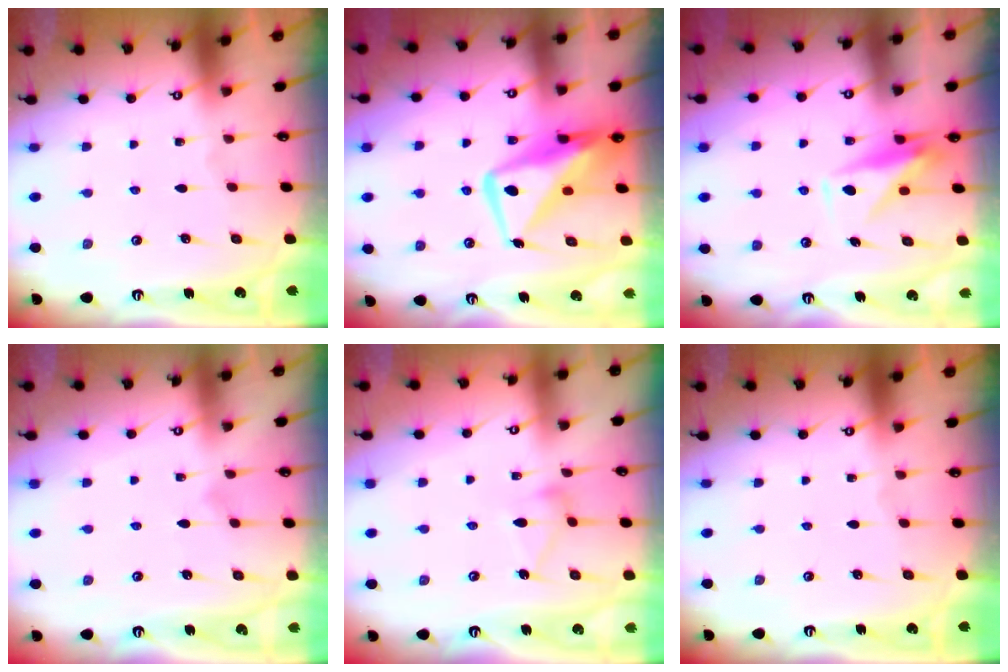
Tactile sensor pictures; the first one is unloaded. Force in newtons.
{"total": 14.2, "press": 14.0, "slide": 2.0}
{"total": 9.1, "press": 9.1, "slide": 0.2}
{"total": 5.3, "press": 5.3, "slide": 0.3}
{"total": 8.1, "press": 8.1, "slide": 0.4}
{"total": 0.0}